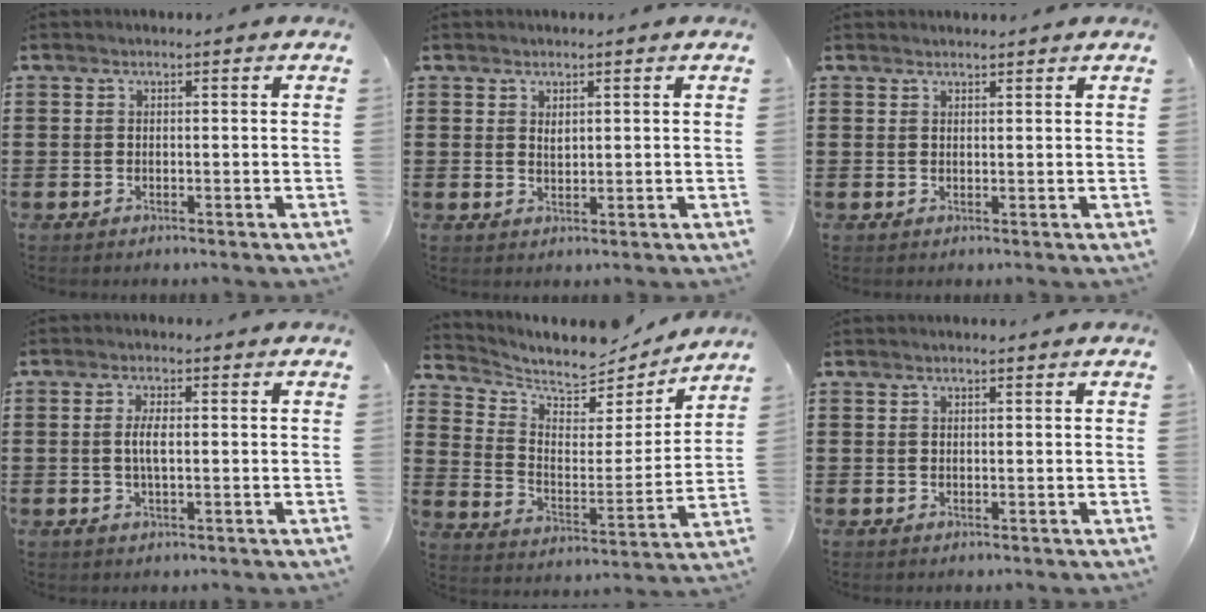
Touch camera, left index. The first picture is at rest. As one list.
[{"total": 1.2, "force": [0.8, 0.5, 0.7], "torque": [-0.015, 0.002, 0.015]}, {"total": 1.1, "force": [1.0, 0.2, 0.1], "torque": [-0.004, 0.000, 0.020]}, {"total": 2.9, "force": [-0.1, 0.8, 2.8], "torque": [-0.060, -0.004, -0.006]}, {"total": 6.8, "force": [6.3, 2.1, 1.4], "torque": [-0.057, -0.050, 0.108]}, {"total": 0.5, "force": [0.4, 0.1, 0.3], "torque": [-0.007, 0.002, 0.008]}]